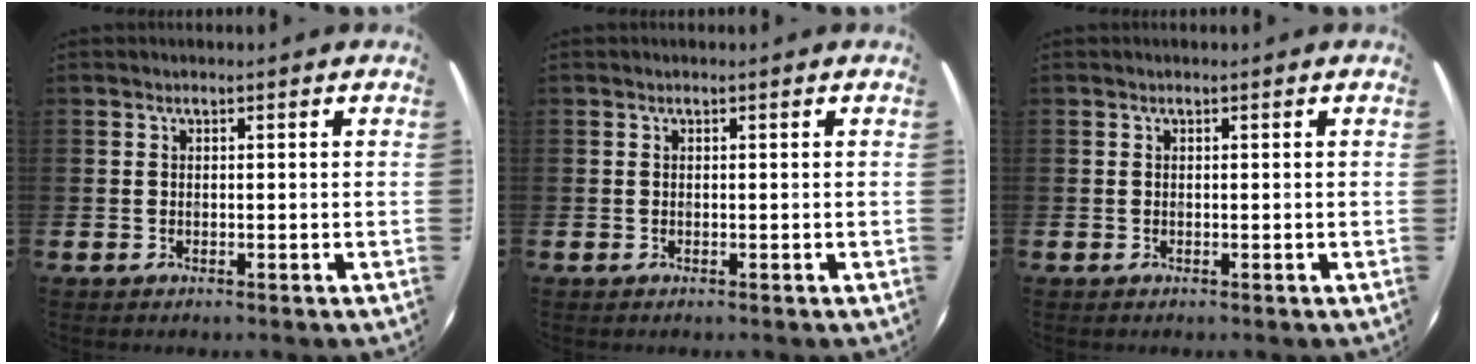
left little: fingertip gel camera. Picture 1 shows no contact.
{"total": 0.0}
{"total": 0.0}